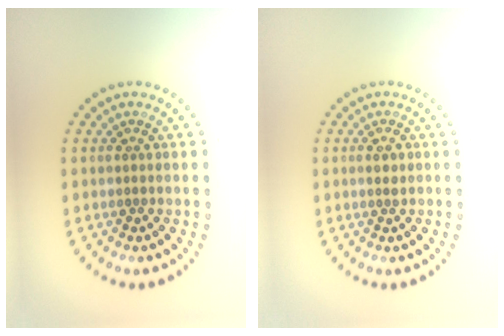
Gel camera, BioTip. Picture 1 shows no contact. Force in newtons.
{"total": 0.5, "press": 0.5, "slide": 0.1}